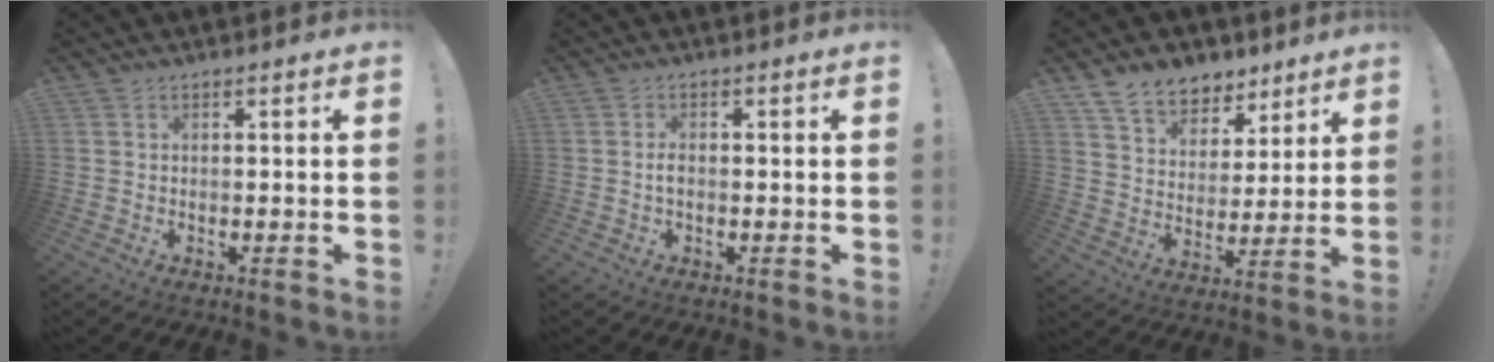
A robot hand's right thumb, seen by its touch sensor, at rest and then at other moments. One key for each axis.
{"total": 1.8, "fx": -0.5, "fy": 0.9, "fz": 1.5, "tx": -0.039, "ty": 0.003, "tz": -0.011}
{"total": 10.7, "fx": 8.1, "fy": 6.4, "fz": 2.8, "tx": -0.050, "ty": -0.059, "tz": 0.157}